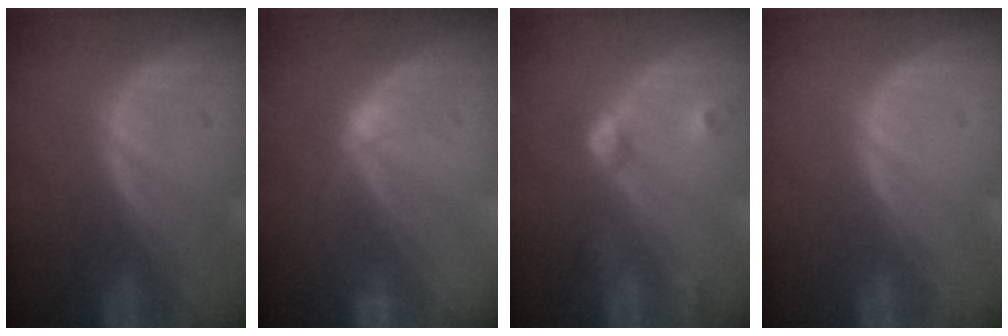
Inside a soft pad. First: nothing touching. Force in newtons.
{"total": 2.5, "press": 2.5, "slide": 0.1}
{"total": 4.4, "press": 3.9, "slide": 2.1}
{"total": 0.0}